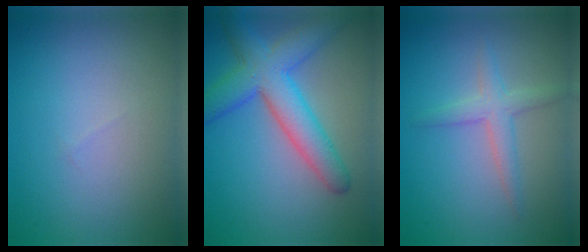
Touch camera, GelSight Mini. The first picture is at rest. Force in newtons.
{"total": 6.6, "press": 6.6, "slide": 0.4}
{"total": 2.3, "press": 2.3, "slide": 0.2}